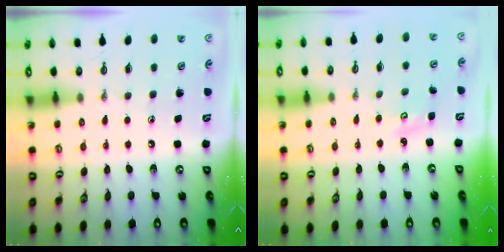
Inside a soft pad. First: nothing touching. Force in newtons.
{"total": 2.9, "press": 2.9, "slide": 0.3}